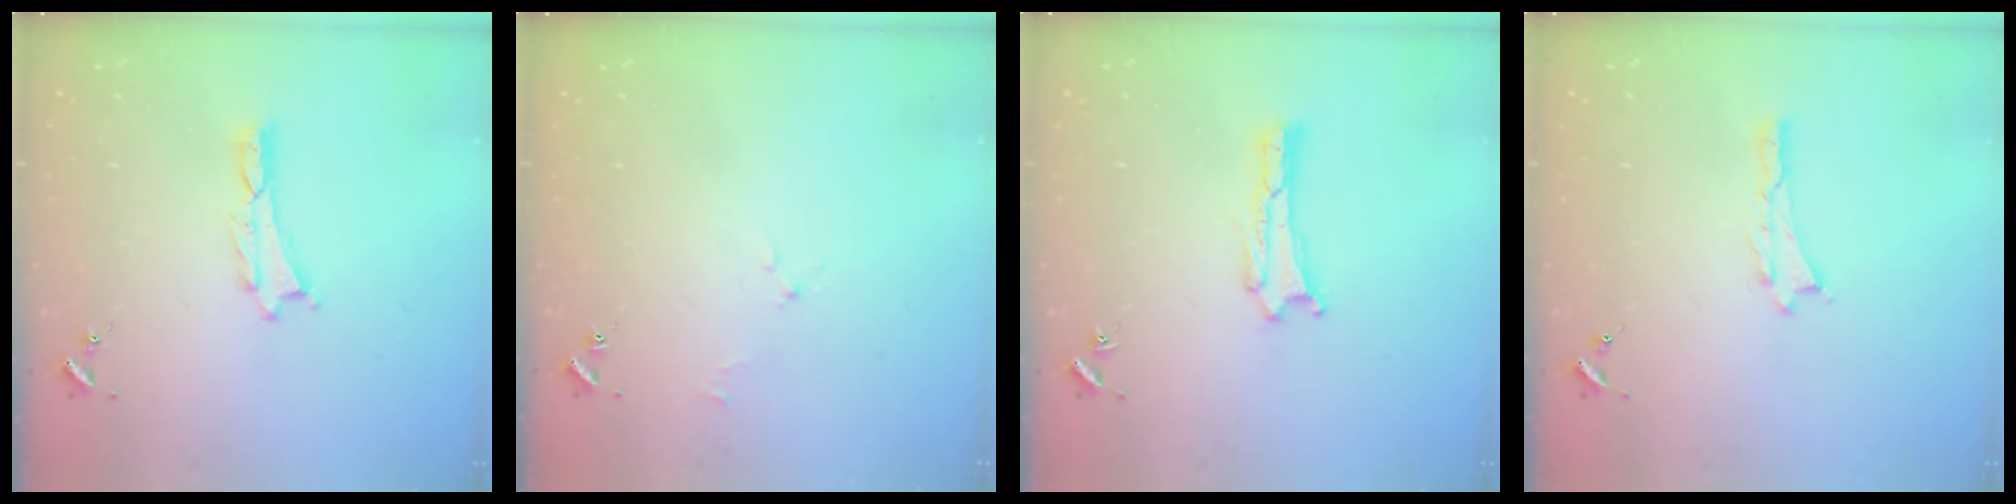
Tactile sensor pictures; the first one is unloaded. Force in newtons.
{"total": 1.7, "press": 1.6, "slide": 0.3}
{"total": 0.0}
{"total": 0.0}